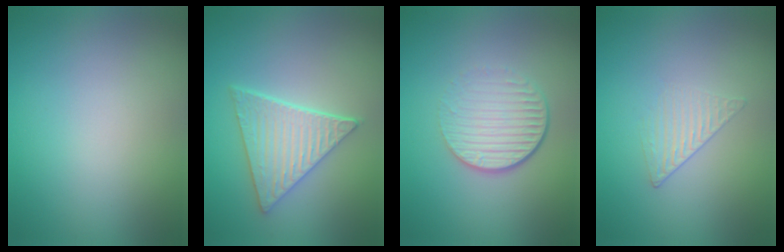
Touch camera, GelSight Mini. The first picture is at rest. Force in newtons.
{"total": 5.0, "press": 4.2, "slide": 2.6}
{"total": 4.5, "press": 2.8, "slide": 3.5}
{"total": 1.3, "press": 0.4, "slide": 1.2}